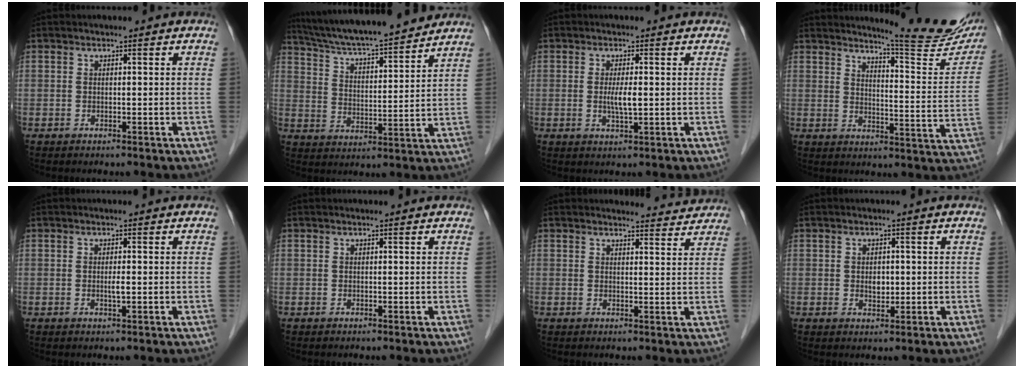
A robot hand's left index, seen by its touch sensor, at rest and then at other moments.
{"total": 17.9, "force": [16.2, 1.4, 7.6], "torque": [-0.125, 0.012, 0.259]}
{"total": 3.0, "force": [0.1, 0.6, 3.0], "torque": [-0.055, -0.005, 0.003]}
{"total": 16.1, "force": [14.5, 1.1, 7.0], "torque": [-0.085, -0.072, 0.171]}
{"total": 1.2, "force": [-0.1, 0.2, 1.1], "torque": [-0.016, -0.004, -0.002]}
{"total": 0.8, "force": [0.7, 0.2, 0.2], "torque": [-0.001, 0.005, 0.012]}
{"total": 4.7, "force": [4.7, 0.6, -0.2], "torque": [0.006, -0.008, 0.045]}
{"total": 2.0, "force": [0.0, 1.4, 1.4], "torque": [-0.021, -0.002, 0.005]}